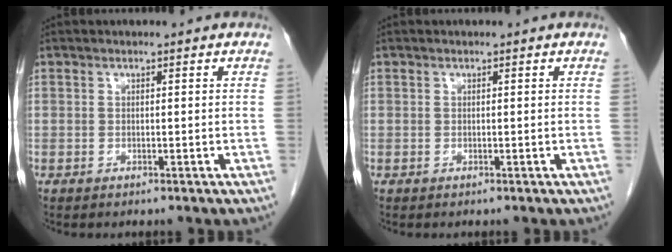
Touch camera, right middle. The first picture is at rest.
{"total": 0.0}